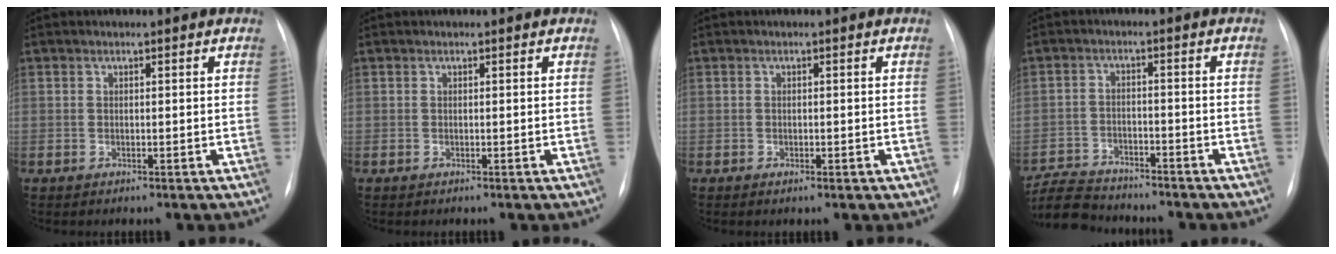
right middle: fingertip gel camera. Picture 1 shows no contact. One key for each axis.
{"total": 0.0}
{"total": 1.2, "fx": -0.6, "fy": 0.5, "fz": 0.8, "tx": -0.012, "ty": 0.001, "tz": -0.005}
{"total": 8.6, "fx": -8.3, "fy": 1.8, "fz": 1.3, "tx": -0.029, "ty": 0.000, "tz": -0.141}